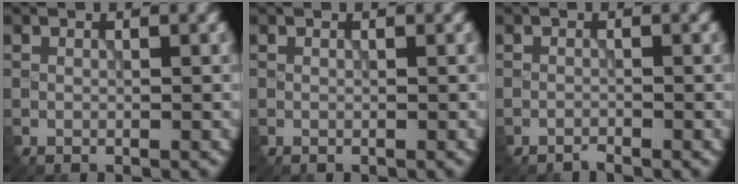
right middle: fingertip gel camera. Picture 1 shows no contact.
{"total": 0.0}
{"total": 0.9, "force": [-0.9, 0.0, 0.0], "torque": [-0.002, 0.000, -0.019]}